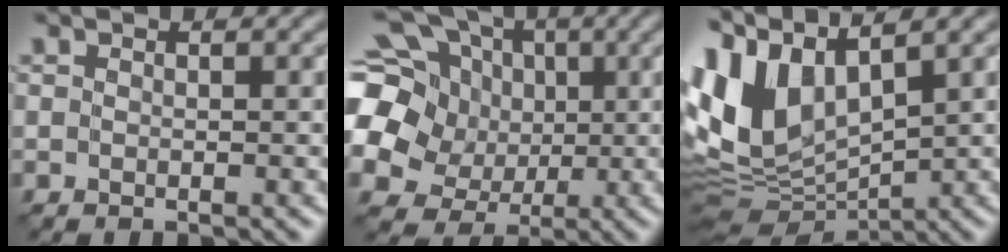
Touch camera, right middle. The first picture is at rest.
{"total": 19.3, "force": [2.2, 17.4, 8.1], "torque": [-0.219, 0.016, 0.006]}
{"total": 10.0, "force": [3.0, 5.6, 7.8], "torque": [-0.186, 0.004, 0.054]}